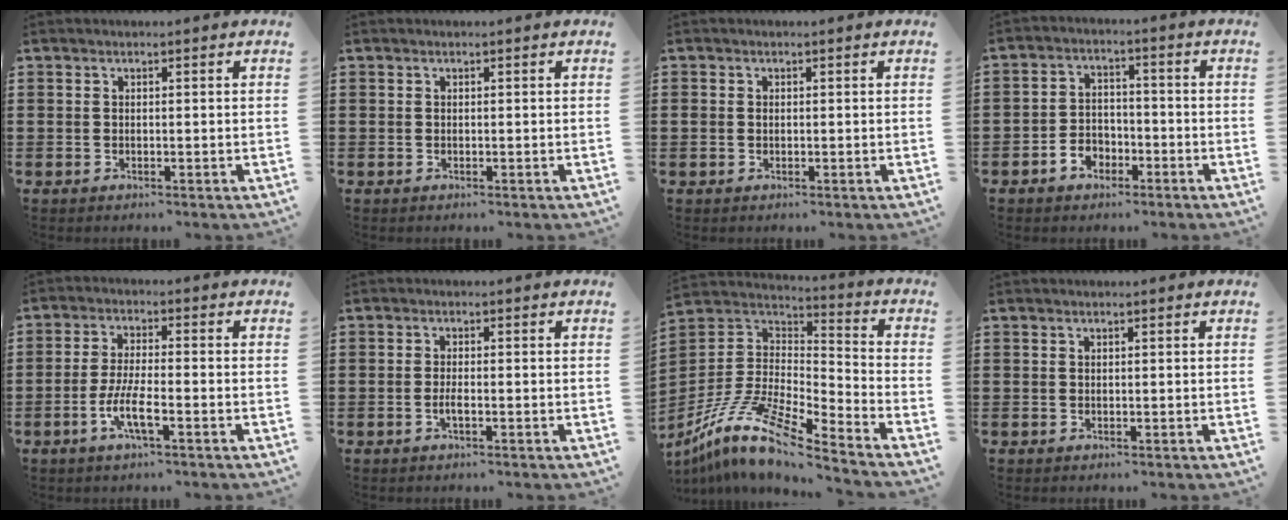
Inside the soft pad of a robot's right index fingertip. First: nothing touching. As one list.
[{"total": 0.0}, {"total": 0.7, "force": [0.0, 0.6, 0.4], "torque": [-0.009, 0.004, -0.002]}, {"total": 3.8, "force": [-2.4, 2.7, 1.1], "torque": [-0.032, 0.008, -0.051]}, {"total": 5.5, "force": [-2.4, 1.0, 4.8], "torque": [-0.106, -0.010, -0.051]}, {"total": 1.5, "force": [-0.6, 0.3, 1.4], "torque": [-0.033, -0.002, -0.013]}, {"total": 12.0, "force": [-9.3, 2.0, 7.3], "torque": [-0.162, 0.005, -0.190]}, {"total": 0.0}]